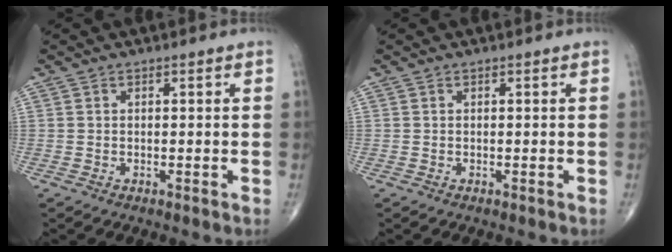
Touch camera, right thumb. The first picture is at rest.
{"total": 0.0}